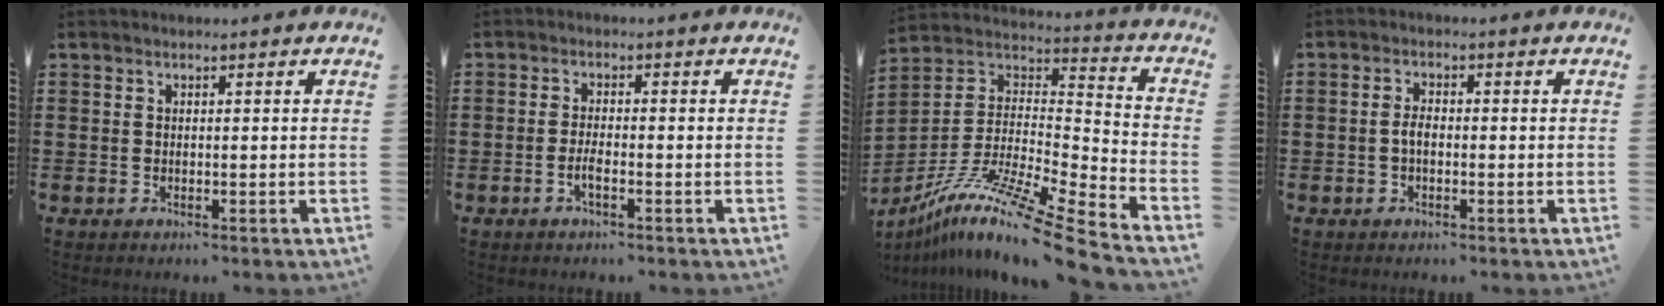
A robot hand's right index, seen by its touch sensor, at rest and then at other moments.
{"total": 2.3, "force": [-1.0, 0.5, 2.0], "torque": [-0.044, -0.001, -0.021]}
{"total": 12.6, "force": [-9.9, -0.4, 7.8], "torque": [-0.142, 0.001, -0.191]}
{"total": 2.0, "force": [-0.5, 0.9, 1.7], "torque": [-0.042, -0.001, -0.011]}